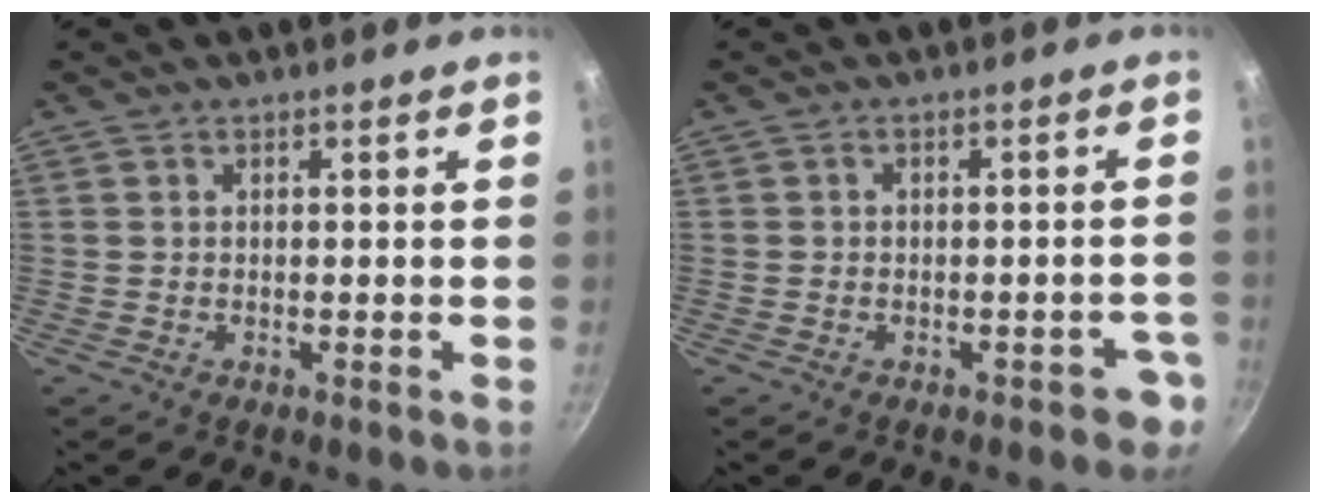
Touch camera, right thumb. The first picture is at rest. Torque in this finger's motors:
{"motor_torque": [0.67, 0.23, 0.03, -0.08, -0.01]}